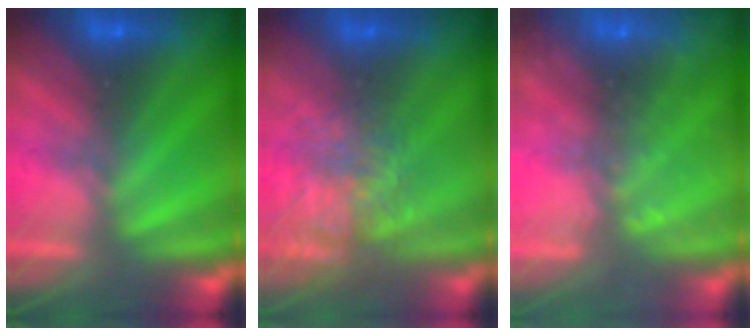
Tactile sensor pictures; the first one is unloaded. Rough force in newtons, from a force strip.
{"total": 3.6}
{"total": 5.8}